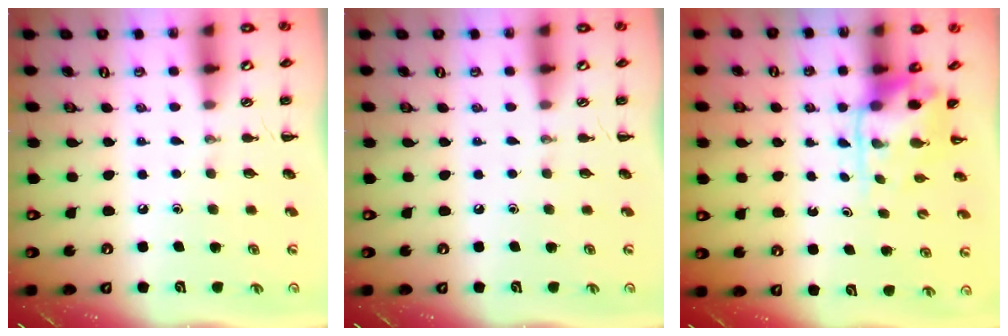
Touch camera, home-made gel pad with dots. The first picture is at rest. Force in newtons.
{"total": 0.0}
{"total": 3.9, "press": 3.8, "slide": 0.8}